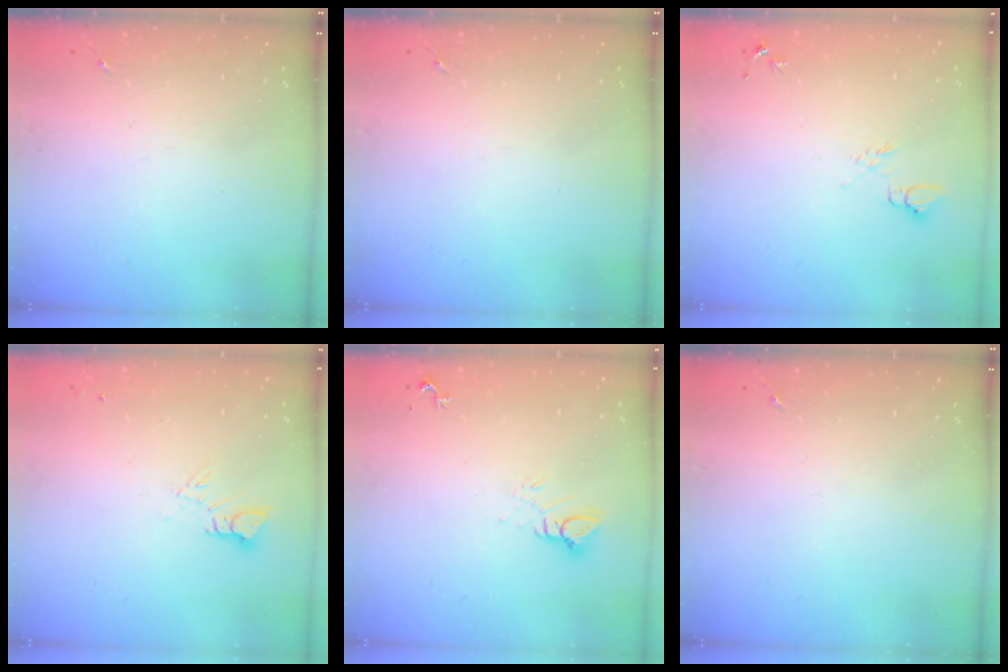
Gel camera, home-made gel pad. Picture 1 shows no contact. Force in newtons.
{"total": 0.0}
{"total": 6.6, "press": 6.5, "slide": 0.8}
{"total": 3.4, "press": 3.4, "slide": 0.2}
{"total": 5.6, "press": 5.6, "slide": 0.4}
{"total": 0.0}